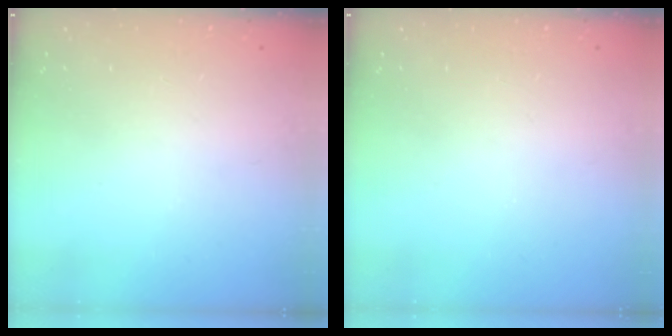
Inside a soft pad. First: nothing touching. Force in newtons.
{"total": 0.0}